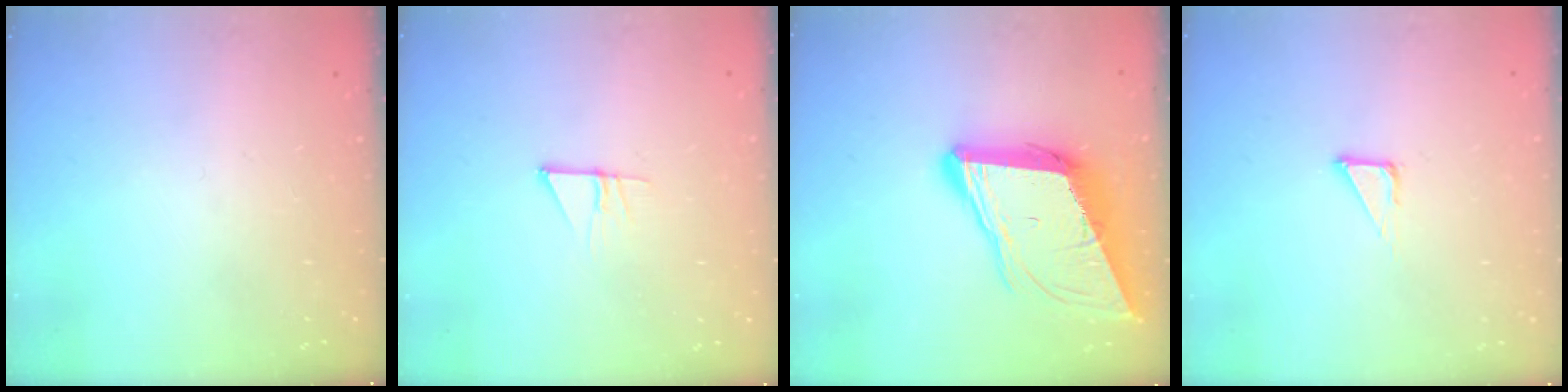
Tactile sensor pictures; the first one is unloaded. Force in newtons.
{"total": 4.2, "press": 4.2, "slide": 0.4}
{"total": 15.9, "press": 15.4, "slide": 3.9}
{"total": 3.4, "press": 3.4, "slide": 0.1}